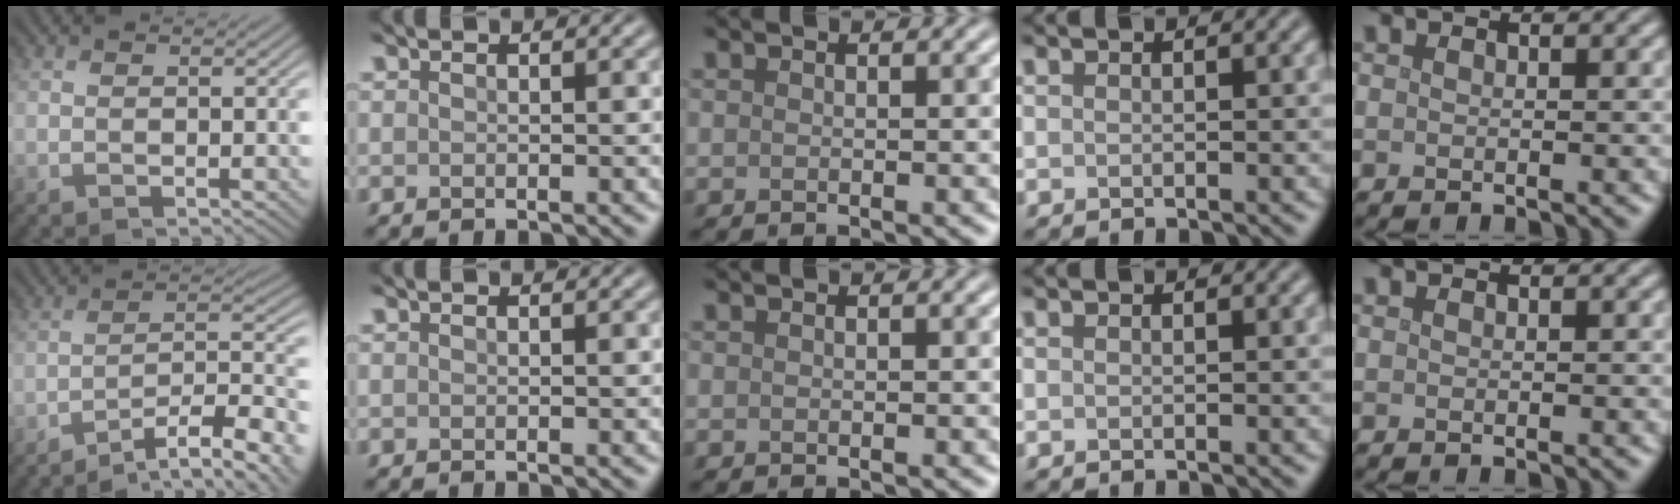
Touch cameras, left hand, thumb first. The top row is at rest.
{"thumb": {"total": 11.6, "force": [-8.4, 2.9, 7.4], "torque": [-0.121, 0.002, -0.126]}}